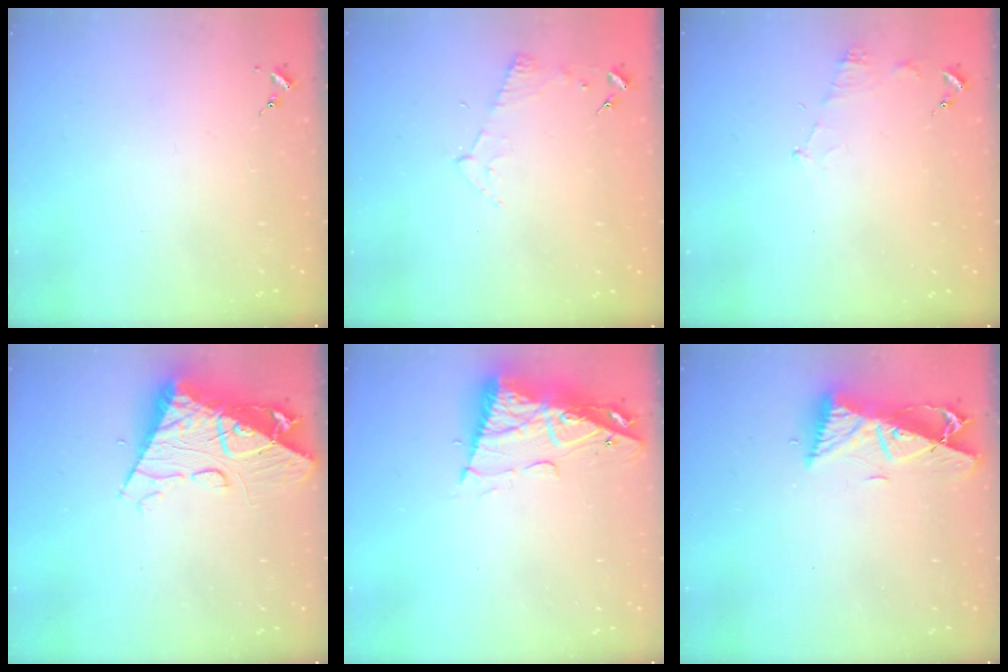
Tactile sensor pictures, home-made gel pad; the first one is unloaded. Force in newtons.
{"total": 5.2, "press": 5.1, "slide": 0.6}
{"total": 6.4, "press": 6.4, "slide": 0.5}
{"total": 14.5, "press": 14.5, "slide": 1.5}
{"total": 11.4, "press": 11.3, "slide": 1.2}
{"total": 10.7, "press": 10.6, "slide": 1.2}